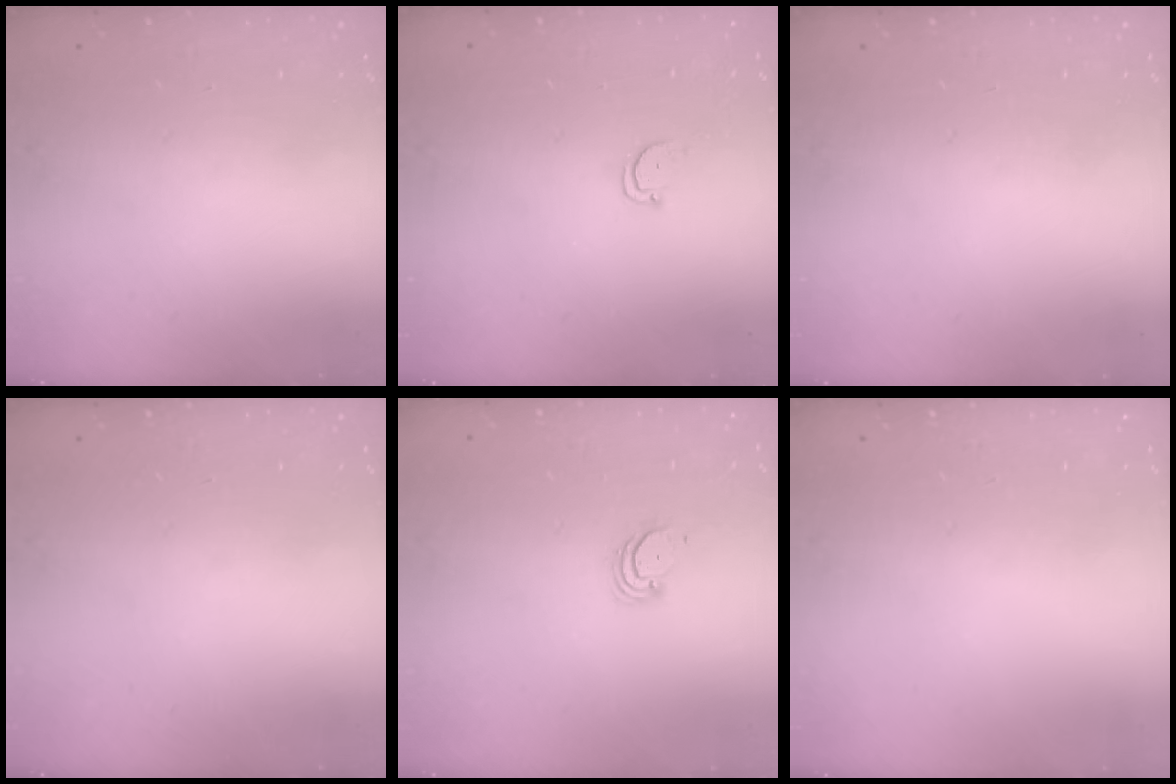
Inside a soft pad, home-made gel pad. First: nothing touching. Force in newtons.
{"total": 2.0, "press": 2.0, "slide": 0.2}
{"total": 0.0}
{"total": 0.0}
{"total": 2.2, "press": 2.2, "slide": 0.3}
{"total": 0.0}